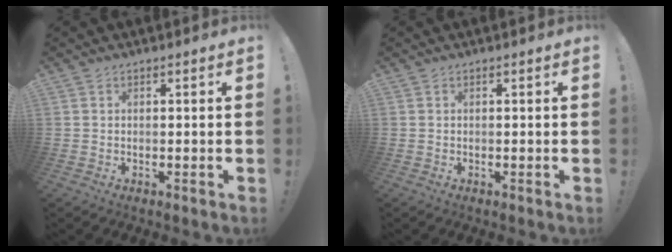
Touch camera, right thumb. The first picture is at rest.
{"total": 0.0}